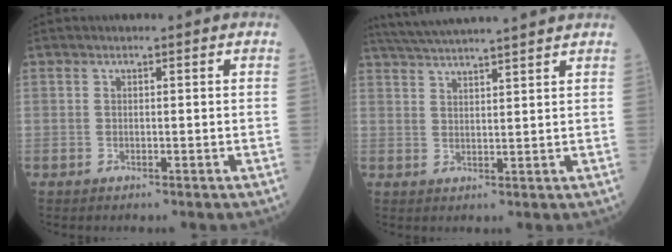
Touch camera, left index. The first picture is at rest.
{"total": 12.7, "force": [11.6, -0.7, 5.2], "torque": [-0.097, 0.025, 0.171]}